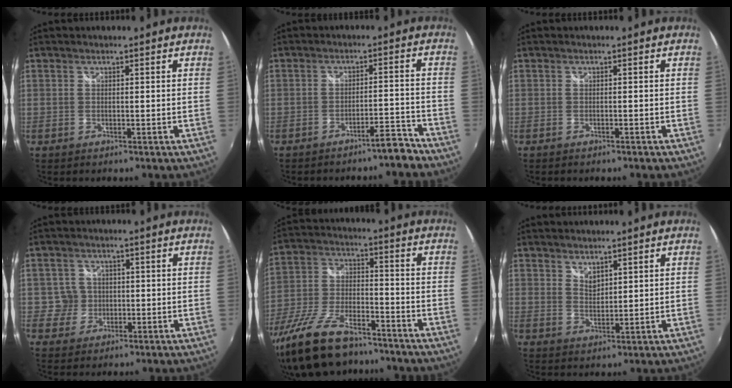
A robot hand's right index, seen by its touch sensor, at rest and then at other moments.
{"total": 4.8, "force": [-4.3, 0.8, 2.0], "torque": [-0.031, 0.016, -0.057]}
{"total": 1.0, "force": [-0.9, 0.3, 0.3], "torque": [-0.009, -0.004, -0.015]}
{"total": 3.6, "force": [-0.2, 3.6, 0.0], "torque": [0.006, 0.017, -0.001]}
{"total": 19.0, "force": [-14.5, 7.2, 10.1], "torque": [-0.219, -0.033, -0.254]}
{"total": 2.7, "force": [2.3, 1.0, 0.9], "torque": [-0.012, -0.001, 0.041]}